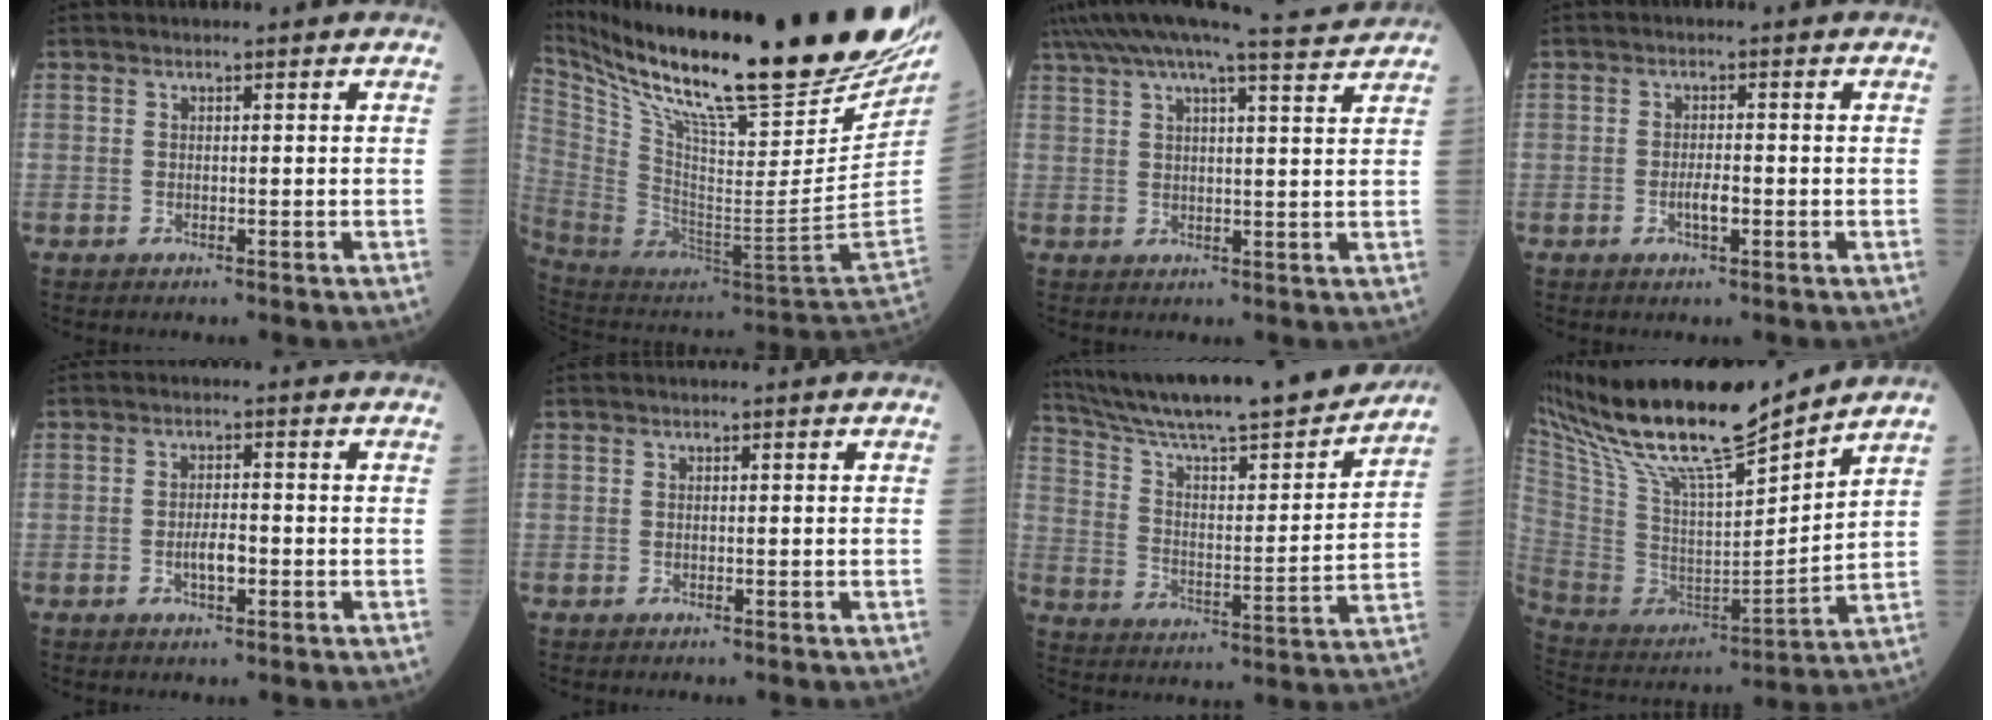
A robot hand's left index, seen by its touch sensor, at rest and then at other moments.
{"total": 36.3, "force": [27.3, 4.4, 23.5], "torque": [-0.382, -0.074, 0.412]}
{"total": 13.4, "force": [12.1, -0.7, 5.7], "torque": [-0.108, 0.014, 0.168]}
{"total": 2.2, "force": [-0.7, 0.5, 2.0], "torque": [-0.038, 0.000, -0.012]}
{"total": 2.7, "force": [-0.9, 0.8, 2.4], "torque": [-0.046, 0.002, -0.015]}
{"total": 0.0}
{"total": 24.7, "force": [21.6, 1.6, 11.9], "torque": [-0.200, -0.022, 0.323]}
{"total": 20.3, "force": [17.1, 1.5, 10.8], "torque": [-0.207, -0.013, 0.310]}